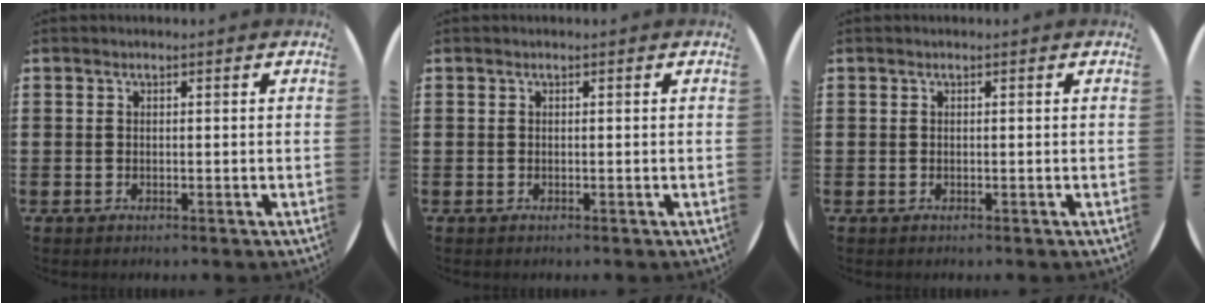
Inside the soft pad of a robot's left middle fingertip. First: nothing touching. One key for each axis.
{"total": 0.0}
{"total": 0.0}